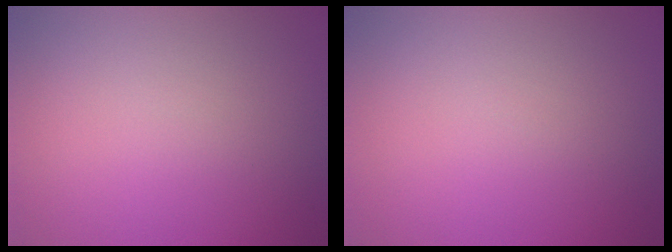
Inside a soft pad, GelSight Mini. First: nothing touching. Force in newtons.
{"total": 0.0}